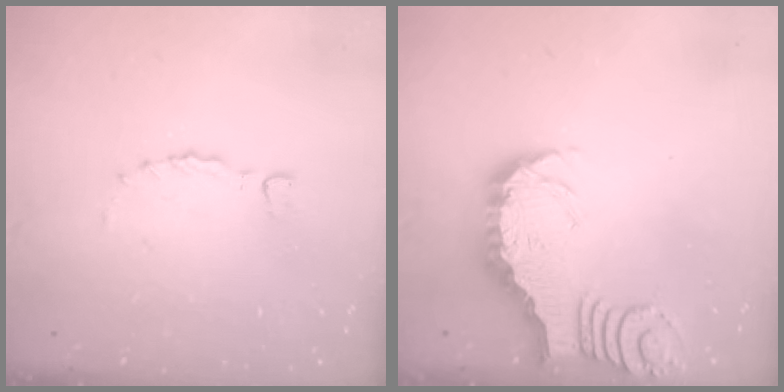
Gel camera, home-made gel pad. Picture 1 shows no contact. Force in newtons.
{"total": 3.1, "press": 3.0, "slide": 0.5}